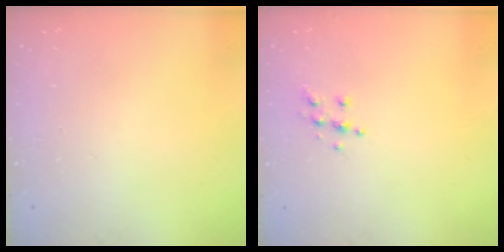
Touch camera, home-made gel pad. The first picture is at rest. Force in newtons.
{"total": 6.4, "press": 6.4, "slide": 0.6}